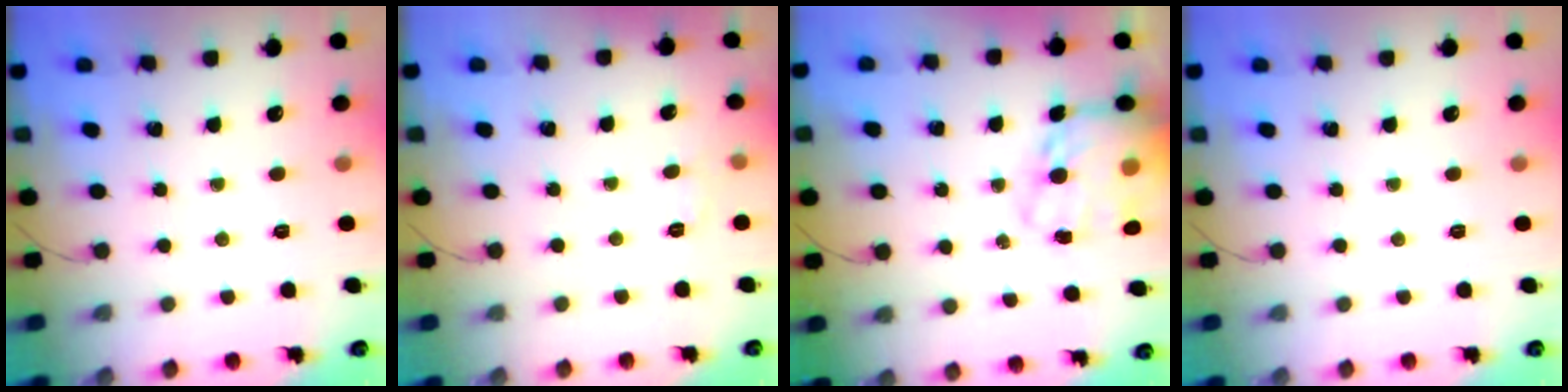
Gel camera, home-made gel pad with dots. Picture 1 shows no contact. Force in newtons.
{"total": 2.9, "press": 2.5, "slide": 1.4}
{"total": 20.5, "press": 20.0, "slide": 4.6}
{"total": 0.0}